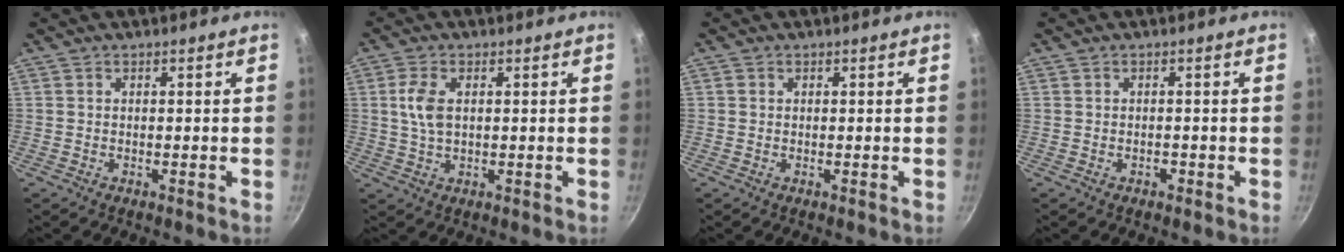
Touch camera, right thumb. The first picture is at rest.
{"total": 5.5, "force": [1.0, 3.0, 4.4], "torque": [-0.090, 0.002, 0.019]}
{"total": 0.6, "force": [0.1, 0.6, 0.2], "torque": [-0.001, 0.002, 0.000]}
{"total": 0.9, "force": [-0.5, 0.6, 0.4], "torque": [-0.002, 0.006, -0.005]}